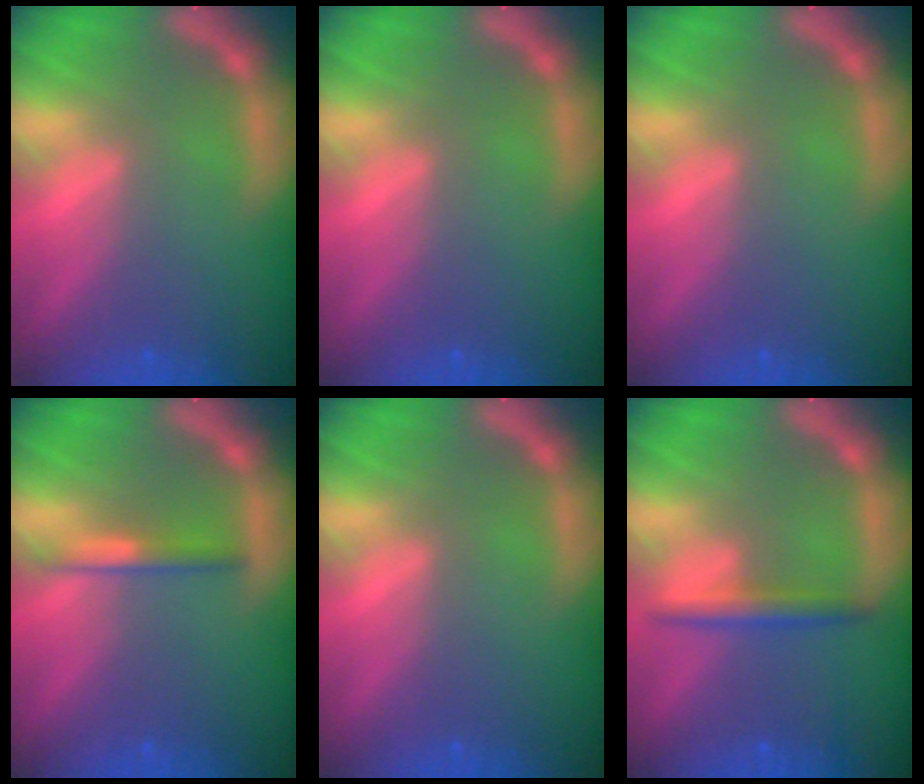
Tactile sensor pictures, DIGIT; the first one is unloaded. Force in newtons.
{"total": 0.0}
{"total": 0.0}
{"total": 2.0}
{"total": 0.0}
{"total": 2.4}